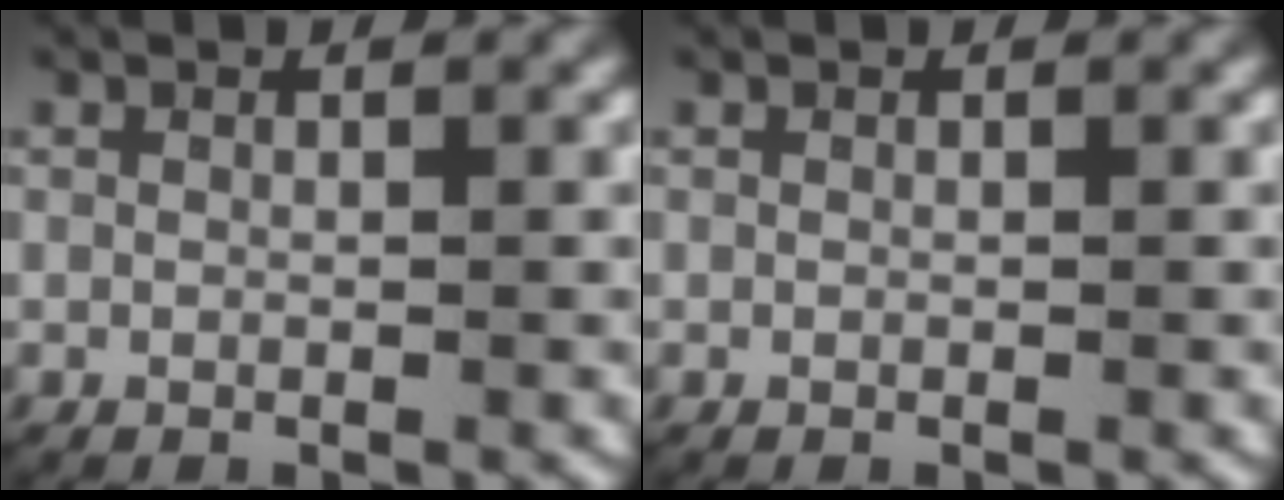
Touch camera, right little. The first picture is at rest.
{"total": 0.0}